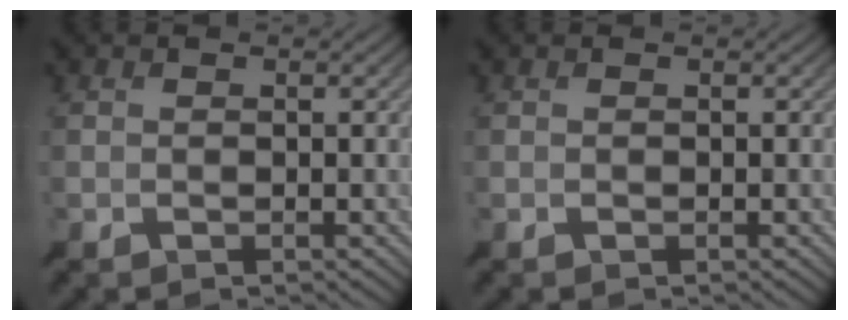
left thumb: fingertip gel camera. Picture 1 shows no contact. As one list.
[{"total": 0.0}]